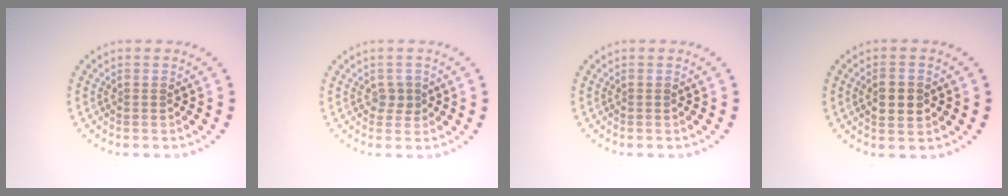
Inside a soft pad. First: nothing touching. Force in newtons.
{"total": 1.2, "press": 1.0, "slide": 0.6}
{"total": 0.0}
{"total": 2.6, "press": 2.6, "slide": 0.2}